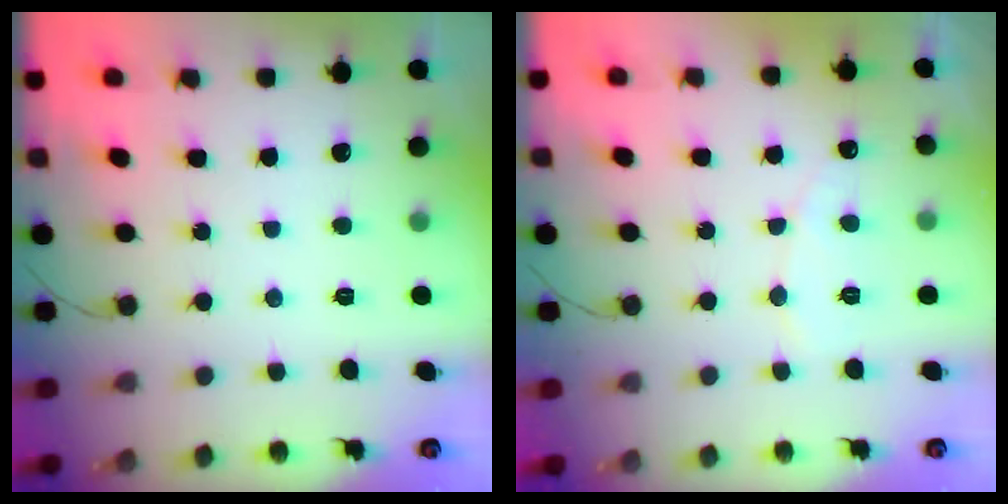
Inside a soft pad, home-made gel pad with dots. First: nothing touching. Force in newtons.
{"total": 5.2, "press": 5.2, "slide": 0.2}